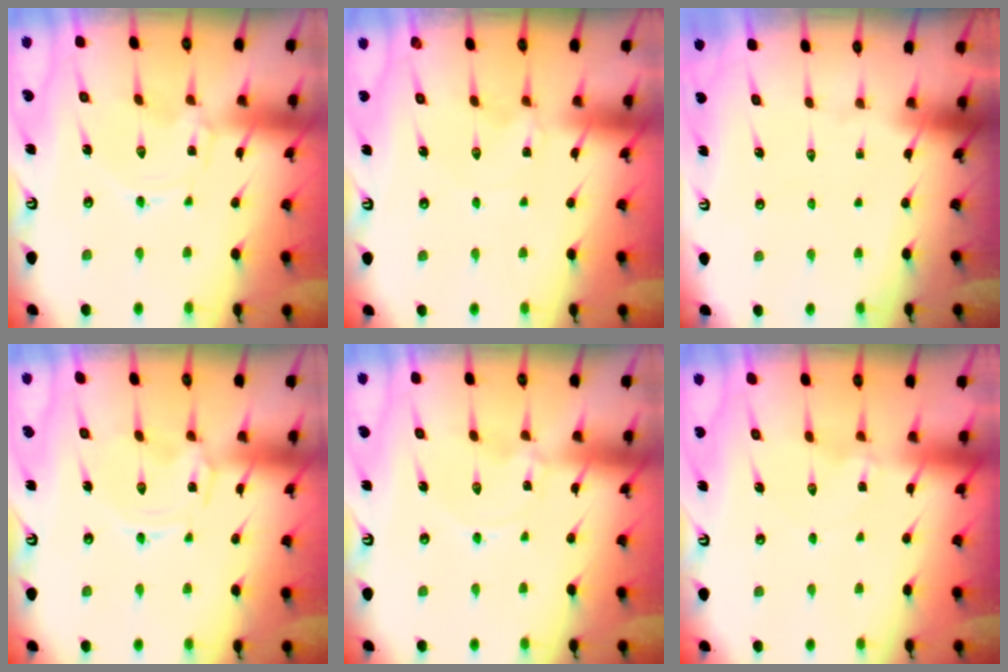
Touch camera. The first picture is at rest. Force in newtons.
{"total": 0.8, "press": 0.7, "slide": 0.2}
{"total": 0.0}
{"total": 0.9, "press": 0.8, "slide": 0.3}
{"total": 0.0}
{"total": 0.6, "press": 0.6, "slide": 0.2}